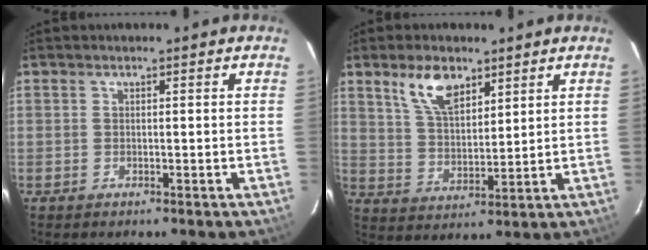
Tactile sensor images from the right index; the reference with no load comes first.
{"total": 8.7, "force": [5.3, 4.2, 5.4], "torque": [-0.100, 0.011, 0.107]}